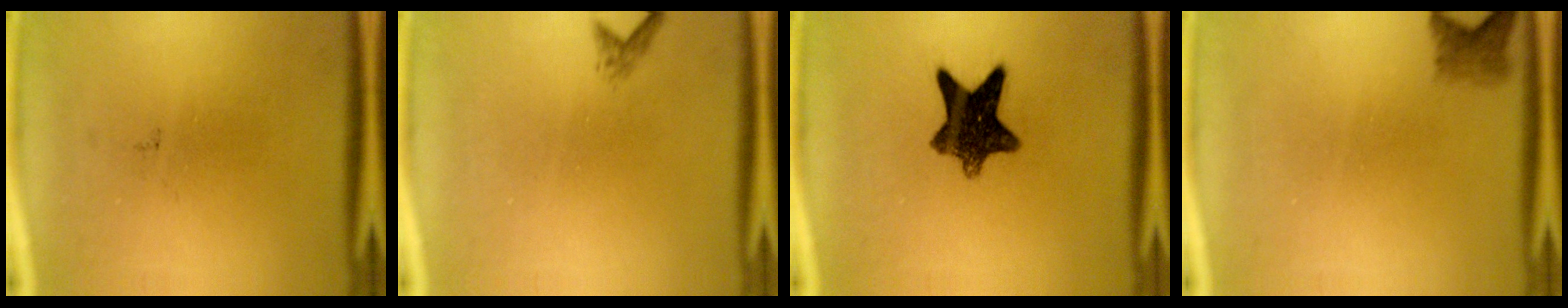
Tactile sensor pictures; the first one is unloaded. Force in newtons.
{"total": 1.0}
{"total": 9.8}
{"total": 2.3}